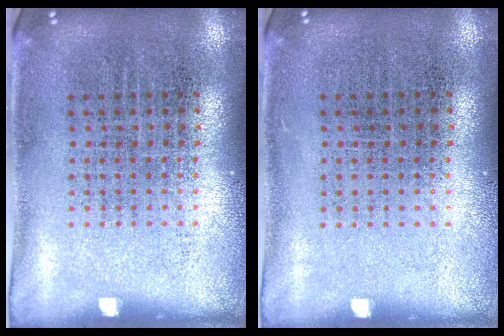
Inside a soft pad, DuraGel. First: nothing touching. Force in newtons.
{"total": 0.0}